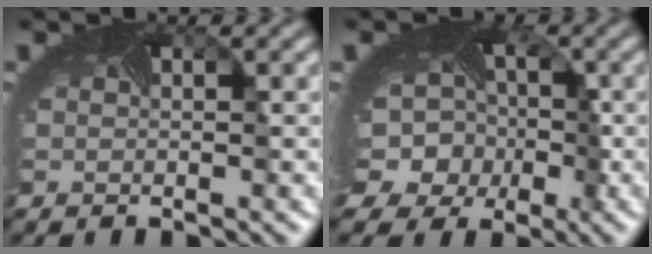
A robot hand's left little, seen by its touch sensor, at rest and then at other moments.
{"total": 12.9, "force": [-2.5, 11.2, 5.9], "torque": [-0.115, -0.016, -0.060]}